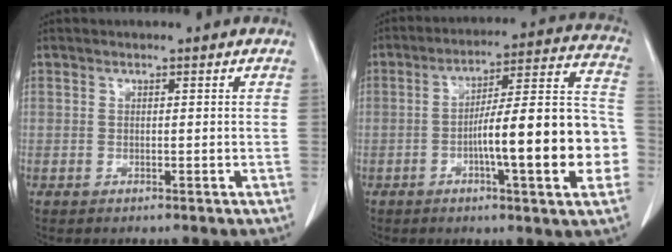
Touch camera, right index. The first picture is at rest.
{"total": 17.9, "force": [-4.4, 1.9, 17.2], "torque": [-0.227, 0.026, -0.063]}